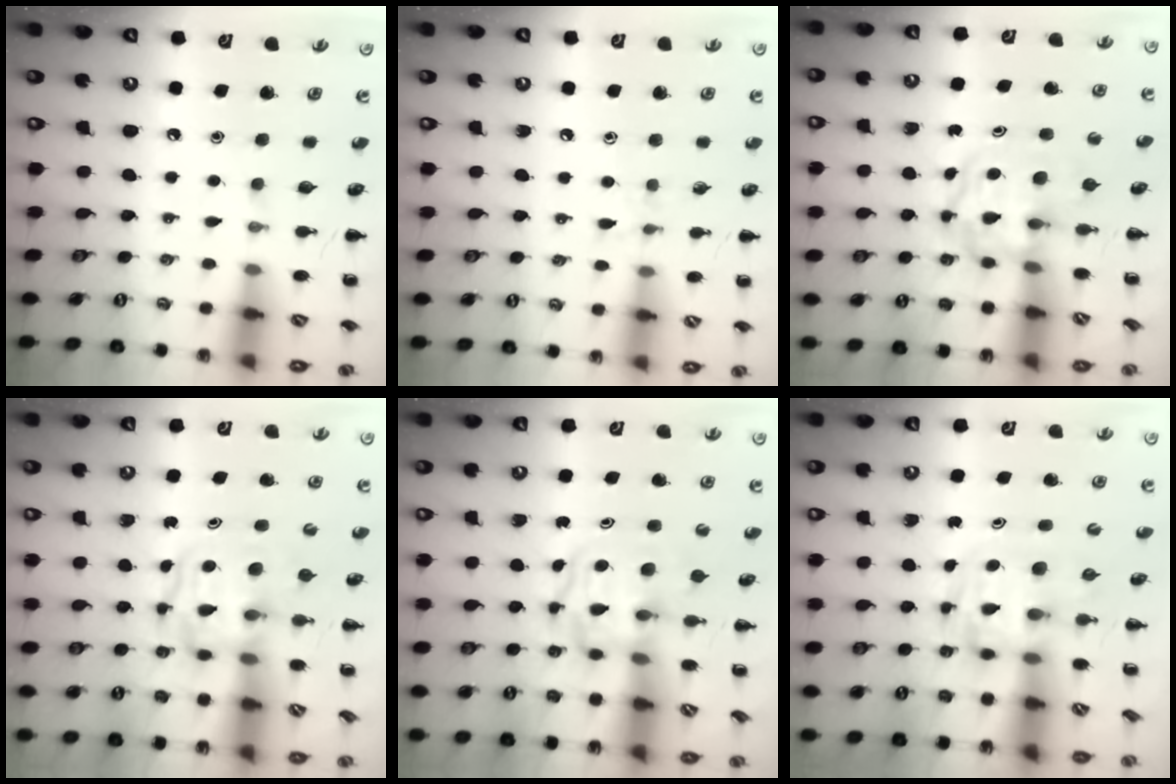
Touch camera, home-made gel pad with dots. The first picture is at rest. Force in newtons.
{"total": 6.2, "press": 5.9, "slide": 1.9}
{"total": 3.9, "press": 3.8, "slide": 0.5}
{"total": 3.6, "press": 3.5, "slide": 0.3}
{"total": 3.4, "press": 3.4, "slide": 0.3}
{"total": 3.6, "press": 3.6, "slide": 0.6}